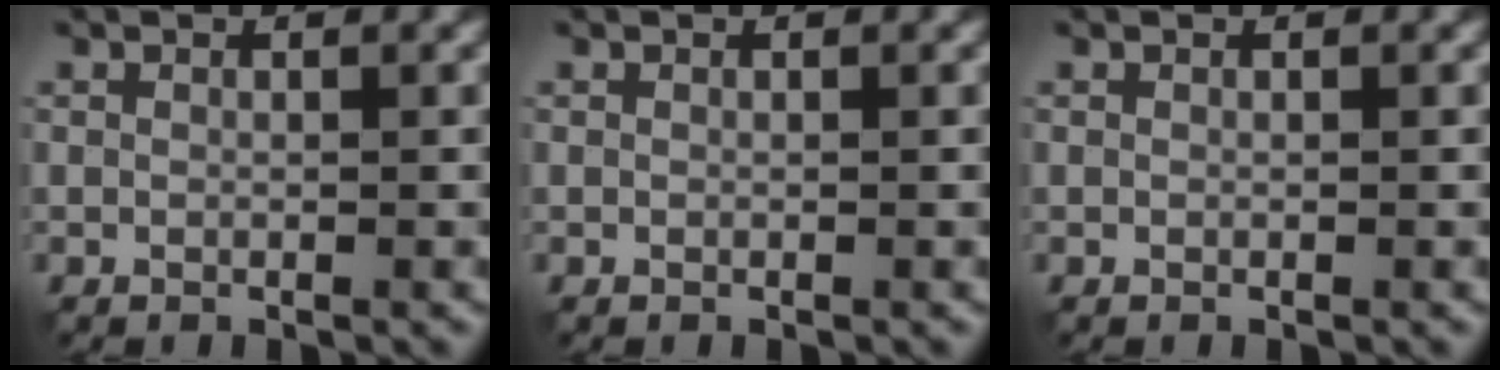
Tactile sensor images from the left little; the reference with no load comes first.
{"total": 0.0}
{"total": 0.0}